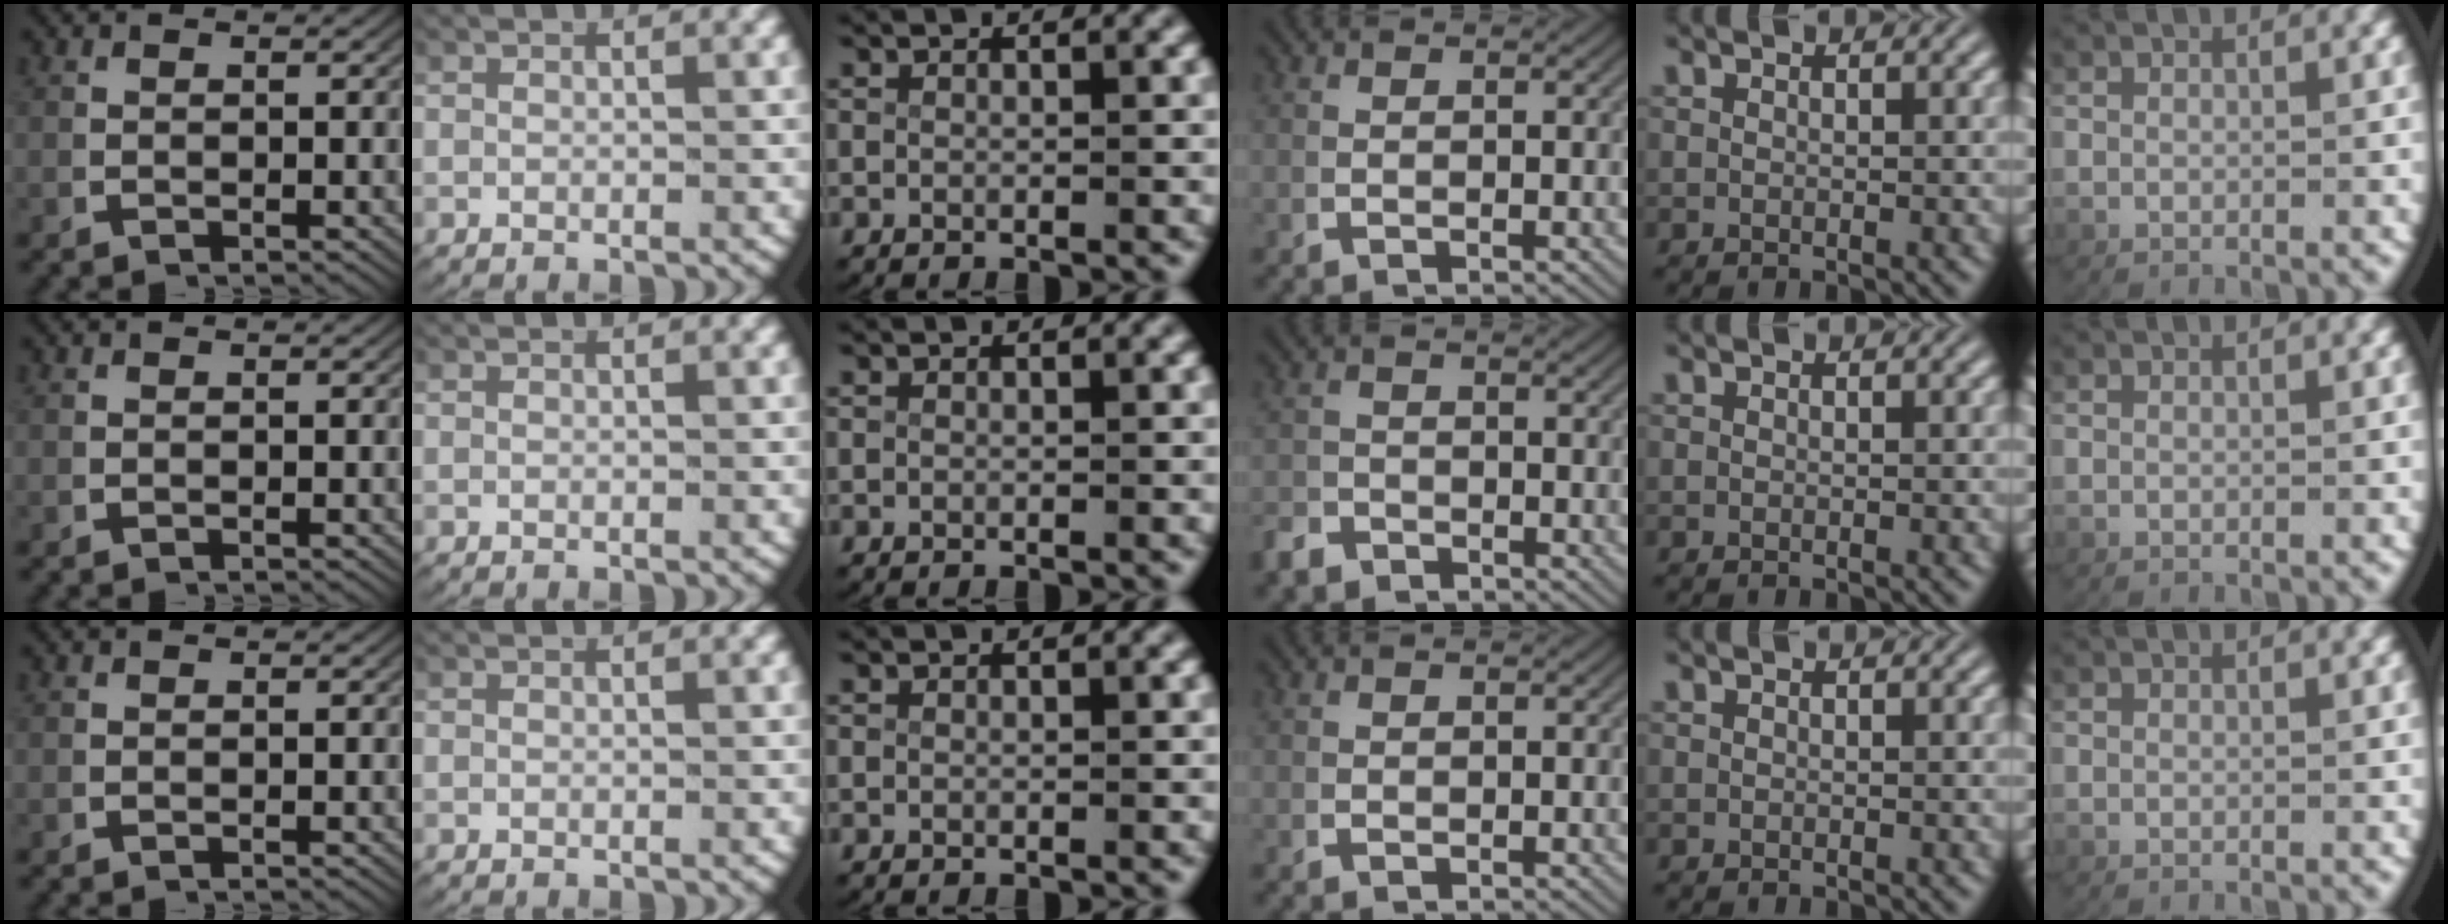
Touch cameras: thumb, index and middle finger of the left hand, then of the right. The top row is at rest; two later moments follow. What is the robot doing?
{"motion": "lift_and_place", "object": "paper towel"}